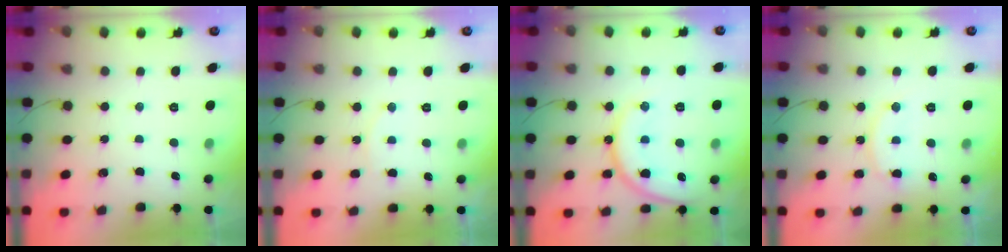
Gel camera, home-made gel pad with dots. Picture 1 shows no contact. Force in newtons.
{"total": 6.0, "press": 6.0, "slide": 0.5}
{"total": 16.9, "press": 16.8, "slide": 1.7}
{"total": 11.0, "press": 11.0, "slide": 0.8}